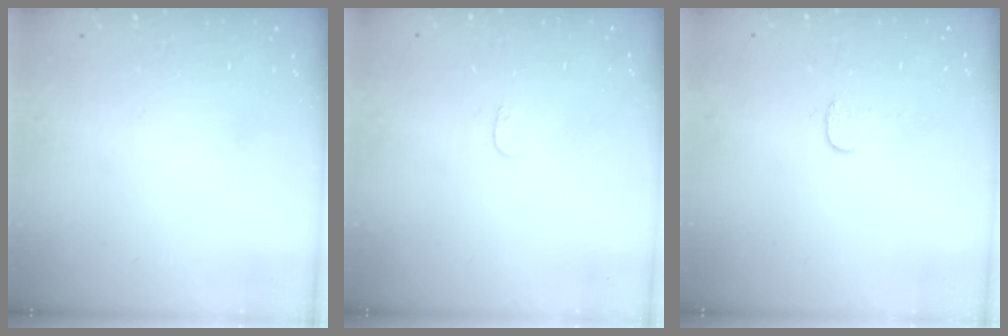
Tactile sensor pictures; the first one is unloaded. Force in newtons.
{"total": 3.6, "press": 3.6, "slide": 0.3}
{"total": 3.7, "press": 3.6, "slide": 0.3}